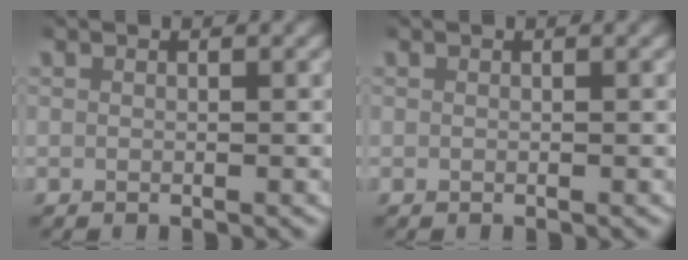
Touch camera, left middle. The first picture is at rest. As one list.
[{"total": 0.0}]